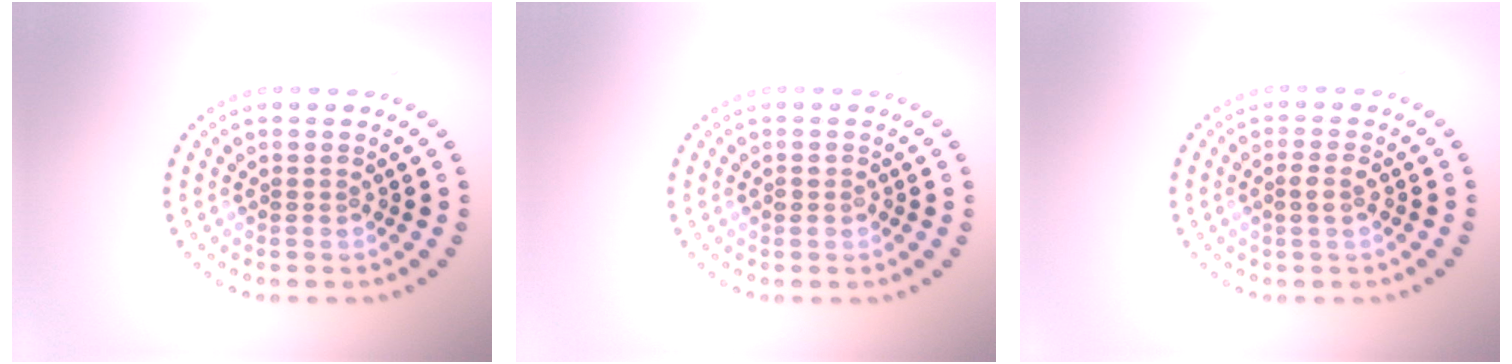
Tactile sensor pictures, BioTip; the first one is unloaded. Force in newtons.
{"total": 0.8, "press": 0.8, "slide": 0.3}
{"total": 1.5, "press": 1.4, "slide": 0.6}